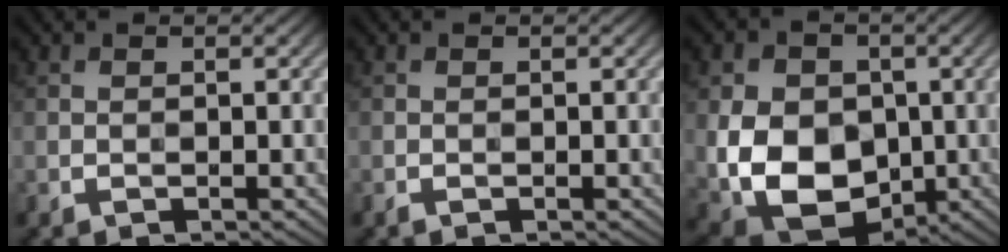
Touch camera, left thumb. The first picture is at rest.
{"total": 0.0}
{"total": 12.8, "force": [-1.6, 9.8, 8.1], "torque": [-0.169, -0.021, -0.029]}